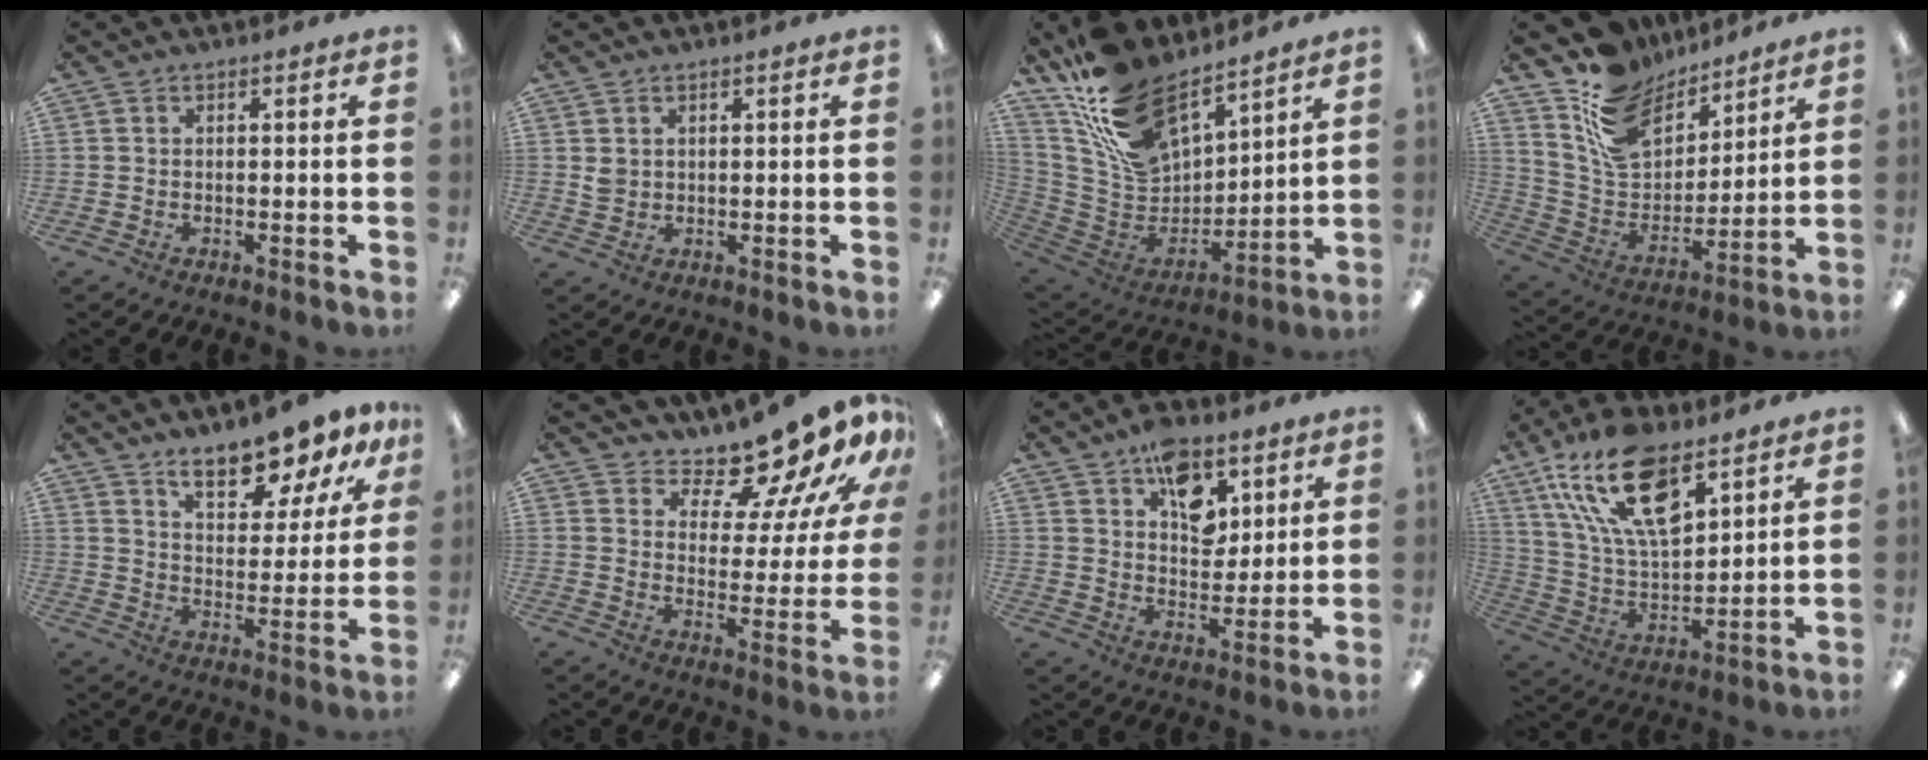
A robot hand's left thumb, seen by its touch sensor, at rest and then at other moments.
{"total": 2.1, "force": [1.1, 1.6, 0.9], "torque": [-0.021, 0.002, 0.020]}
{"total": 19.1, "force": [14.3, 9.2, 8.6], "torque": [-0.178, -0.090, 0.268]}
{"total": 16.4, "force": [11.3, 9.7, 7.0], "torque": [-0.152, -0.070, 0.215]}
{"total": 12.2, "force": [10.2, 3.9, 5.5], "torque": [-0.084, -0.061, 0.183]}
{"total": 13.7, "force": [12.0, 4.0, 5.1], "torque": [-0.079, -0.103, 0.204]}
{"total": 12.0, "force": [7.0, 7.5, 6.1], "torque": [-0.069, -0.032, 0.123]}
{"total": 21.1, "force": [12.2, 9.5, 14.3], "torque": [-0.283, -0.054, 0.216]}